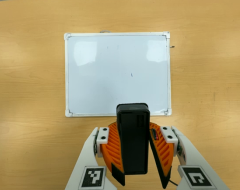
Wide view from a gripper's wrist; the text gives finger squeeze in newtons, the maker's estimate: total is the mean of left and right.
{"total": 10.2, "left": 10.3, "right": 10.1}